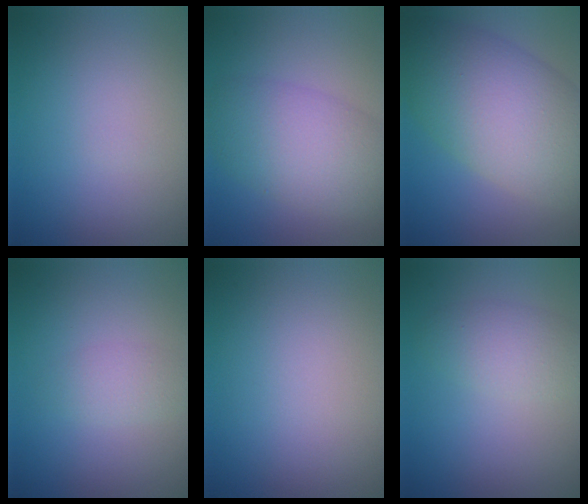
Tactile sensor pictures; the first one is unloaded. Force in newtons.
{"total": 6.9, "press": 6.9, "slide": 0.1}
{"total": 11.2, "press": 11.2, "slide": 0.5}
{"total": 1.5, "press": 1.5, "slide": 0.0}
{"total": 0.0}
{"total": 2.8, "press": 2.8, "slide": 0.1}